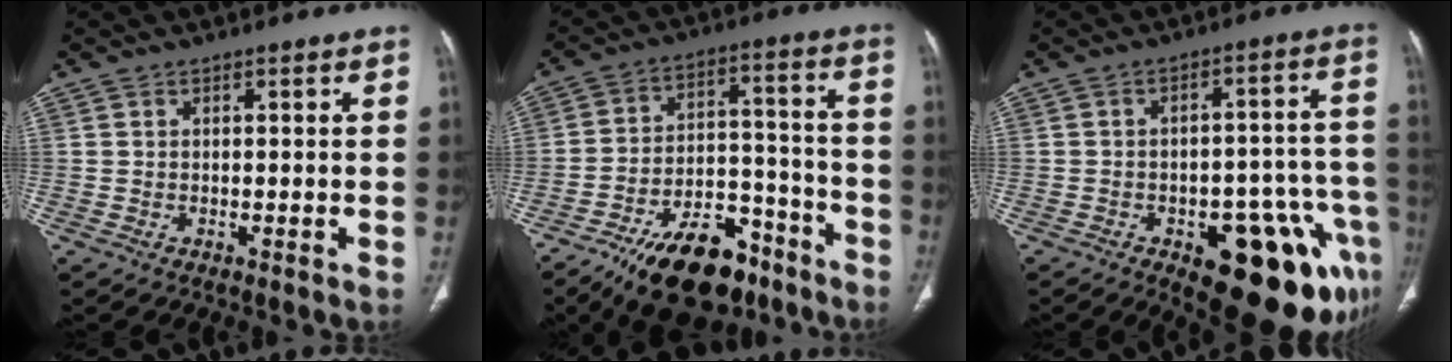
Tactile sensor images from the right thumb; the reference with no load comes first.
{"total": 19.4, "force": [-13.4, 9.2, 10.6], "torque": [-0.151, 0.083, -0.212]}
{"total": 21.0, "force": [-9.5, 9.2, 16.3], "torque": [-0.141, 0.053, -0.111]}